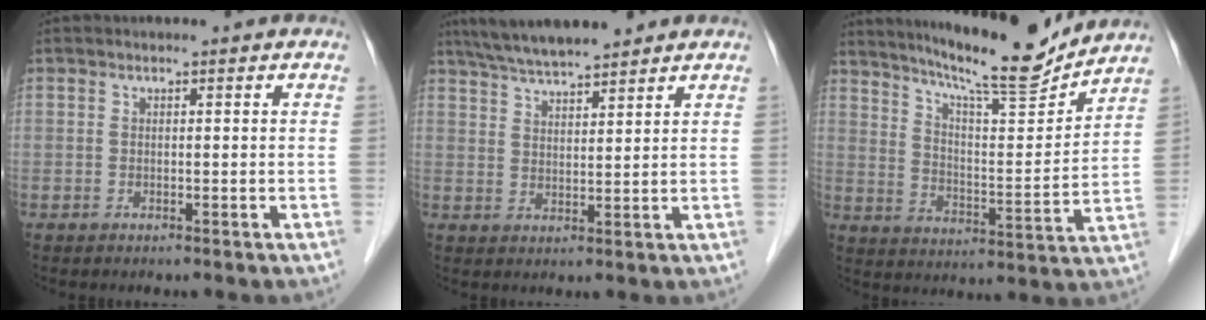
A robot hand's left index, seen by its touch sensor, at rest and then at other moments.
{"total": 9.3, "force": [8.2, 0.8, 4.4], "torque": [-0.073, 0.026, 0.136]}
{"total": 15.8, "force": [14.3, 0.5, 6.7], "torque": [-0.115, -0.009, 0.222]}